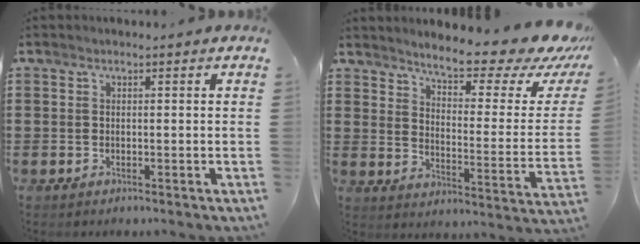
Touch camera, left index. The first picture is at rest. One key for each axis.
{"total": 7.9, "fx": 6.9, "fy": 0.7, "fz": 3.8, "tx": -0.080, "ty": -0.053, "tz": 0.111}